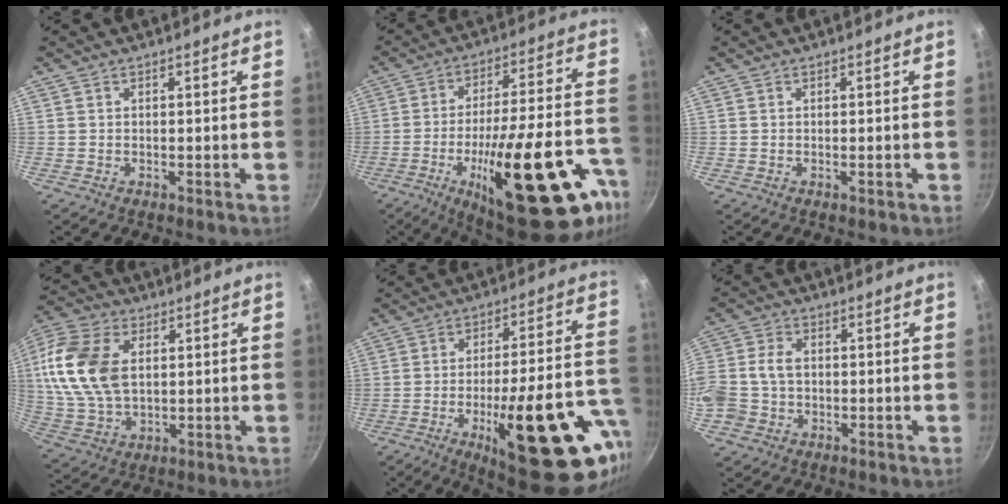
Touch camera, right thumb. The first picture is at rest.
{"total": 31.9, "force": [-13.8, 10.6, 26.7], "torque": [-0.334, 0.048, -0.199]}
{"total": 0.6, "force": [-0.2, 0.1, 0.6], "torque": [-0.008, 0.001, -0.003]}
{"total": 17.7, "force": [2.9, 11.6, 13.1], "torque": [-0.256, 0.005, 0.054]}
{"total": 26.1, "force": [-9.9, 8.0, 22.8], "torque": [-0.284, 0.025, -0.132]}
{"total": 9.1, "force": [-1.4, 7.1, 5.5], "torque": [-0.108, 0.027, -0.036]}